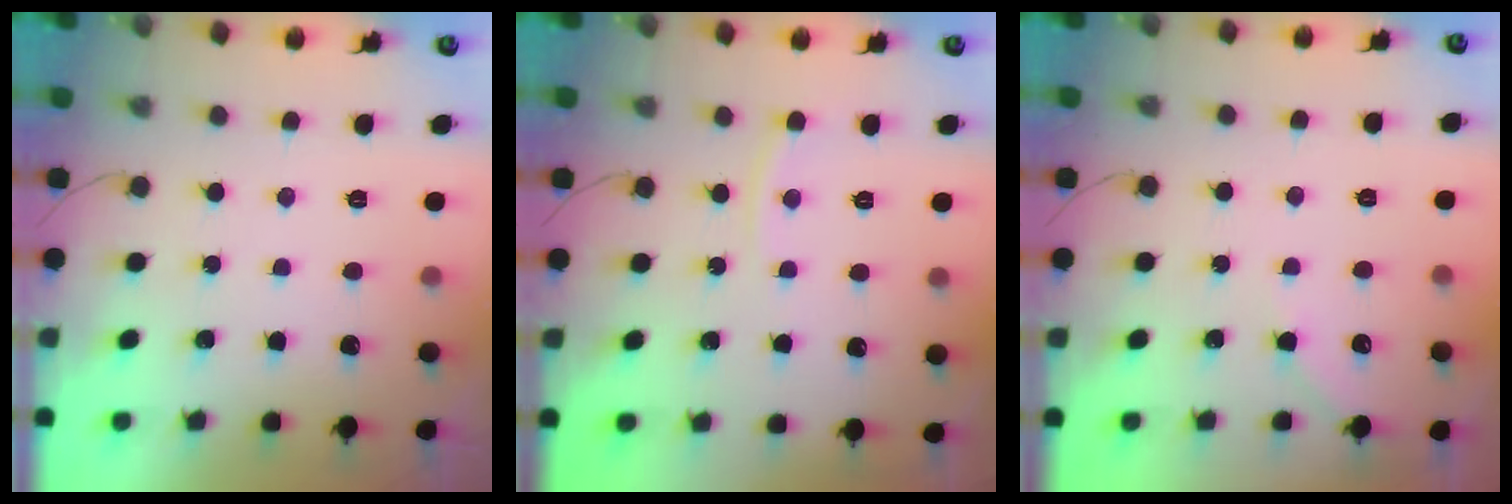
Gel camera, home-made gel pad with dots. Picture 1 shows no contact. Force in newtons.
{"total": 4.1, "press": 4.1, "slide": 0.2}
{"total": 2.9, "press": 2.8, "slide": 0.4}